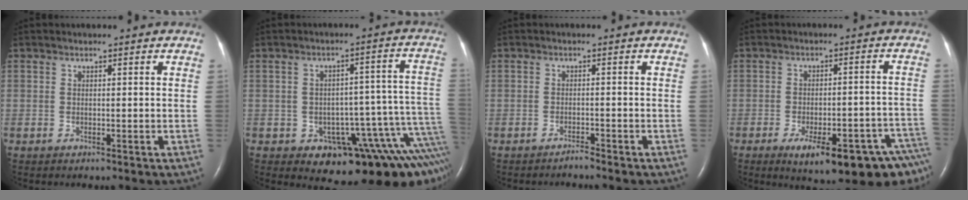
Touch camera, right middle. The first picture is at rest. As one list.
[{"total": 14.1, "force": [-7.8, 4.8, 10.7], "torque": [-0.055, 0.056, -0.093]}, {"total": 1.1, "force": [-1.1, -0.1, 0.2], "torque": [-0.004, -0.001, -0.017]}, {"total": 16.6, "force": [-11.3, 3.5, 11.7], "torque": [-0.092, 0.020, -0.146]}]